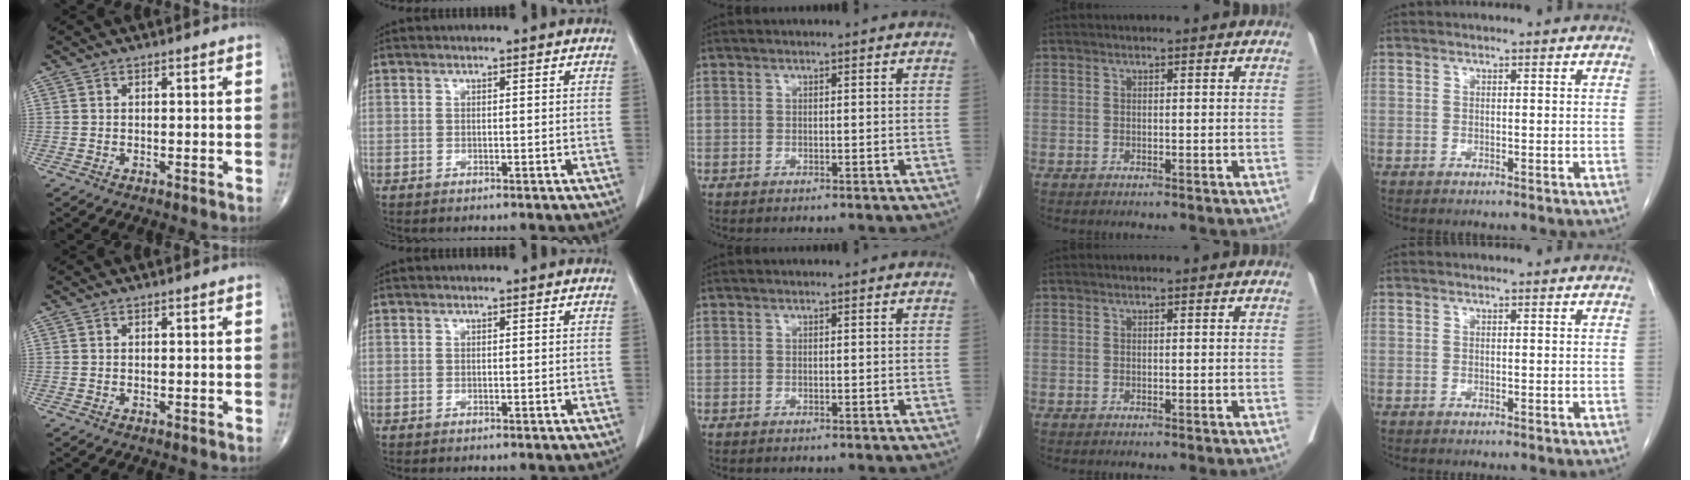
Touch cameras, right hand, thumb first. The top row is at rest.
{}